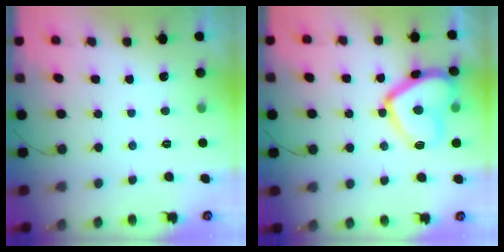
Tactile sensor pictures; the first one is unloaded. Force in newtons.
{"total": 14.6, "press": 14.5, "slide": 1.4}